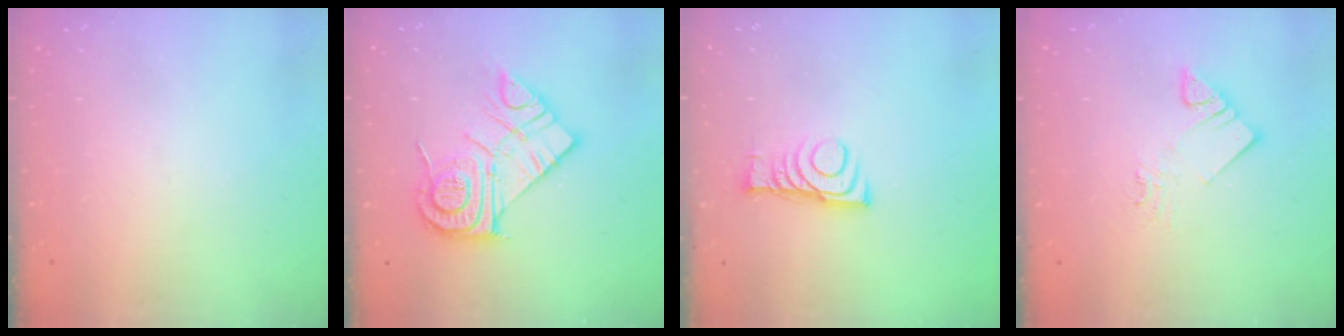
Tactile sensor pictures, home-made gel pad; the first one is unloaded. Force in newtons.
{"total": 16.1, "press": 16.0, "slide": 1.1}
{"total": 7.9, "press": 7.8, "slide": 0.4}
{"total": 6.3, "press": 6.3, "slide": 0.3}